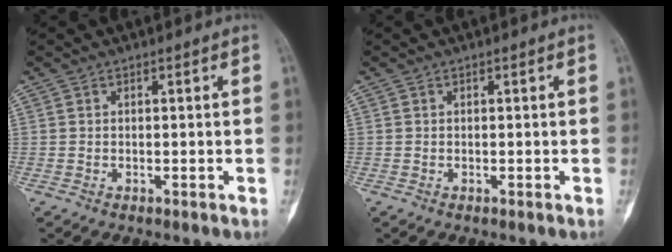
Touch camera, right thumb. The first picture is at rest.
{"total": 0.0}